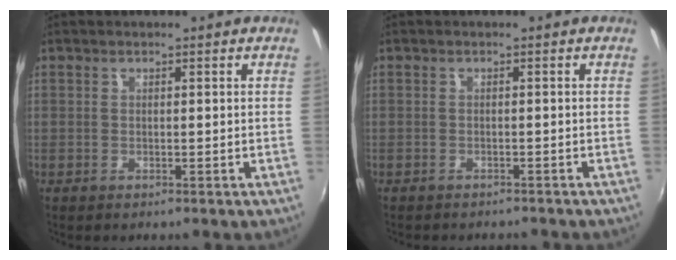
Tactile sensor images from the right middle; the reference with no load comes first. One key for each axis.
{"total": 3.0, "fx": -2.7, "fy": 0.9, "fz": 0.8, "tx": -0.023, "ty": -0.012, "tz": -0.039}